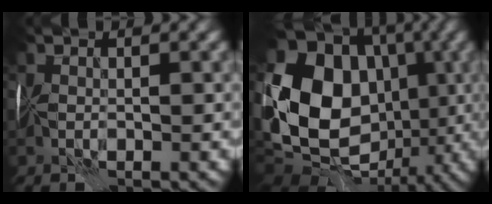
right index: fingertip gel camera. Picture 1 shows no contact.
{"total": 15.6, "force": [-0.4, 12.8, 8.9], "torque": [-0.172, -0.005, 0.006]}